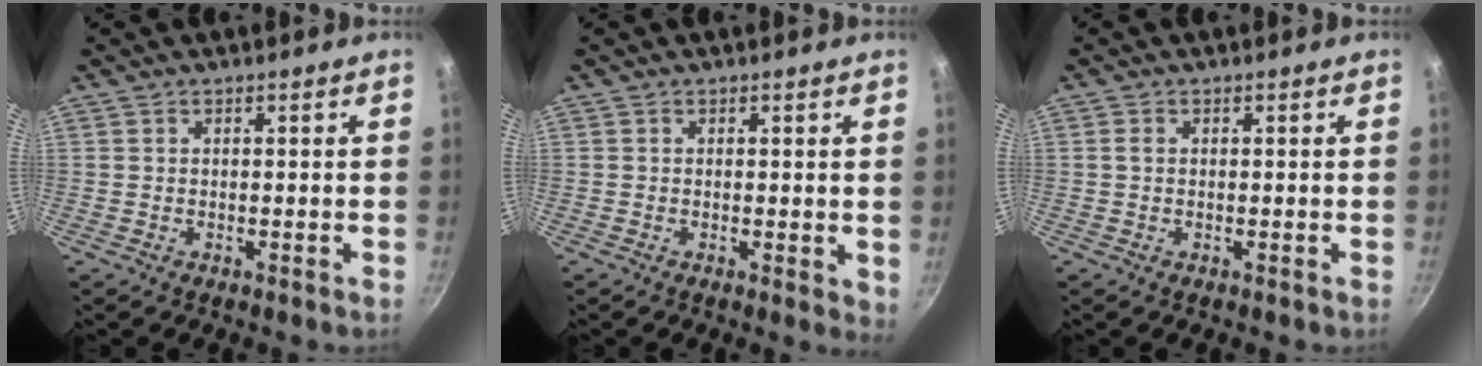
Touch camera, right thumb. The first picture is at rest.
{"total": 2.4, "force": [0.2, 0.9, 2.3], "torque": [-0.030, -0.009, 0.000]}
{"total": 0.9, "force": [0.1, 0.6, 0.6], "torque": [-0.013, -0.001, 0.000]}